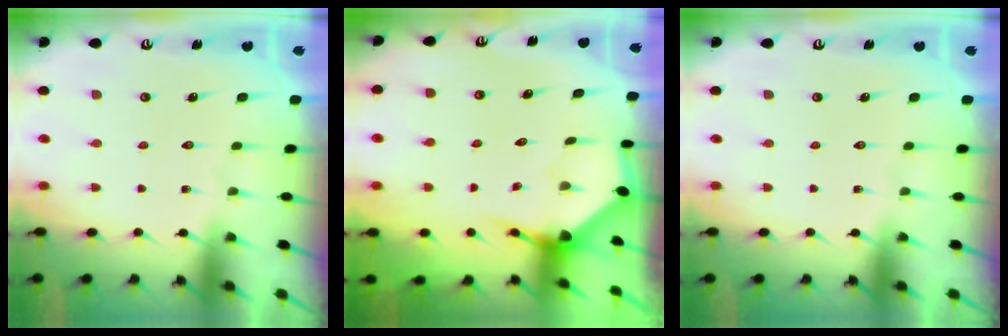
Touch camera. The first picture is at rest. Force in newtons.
{"total": 3.9, "press": 3.9, "slide": 0.2}
{"total": 0.0}